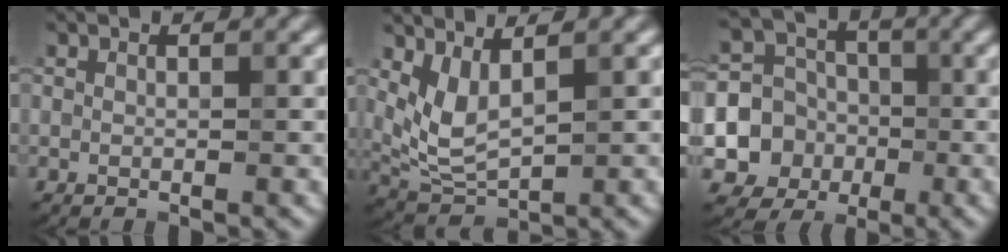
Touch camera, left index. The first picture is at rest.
{"total": 3.5, "force": [1.5, 1.4, 2.8], "torque": [-0.069, -0.012, 0.038]}
{"total": 5.8, "force": [-1.6, 5.3, 1.7], "torque": [-0.016, -0.004, -0.042]}